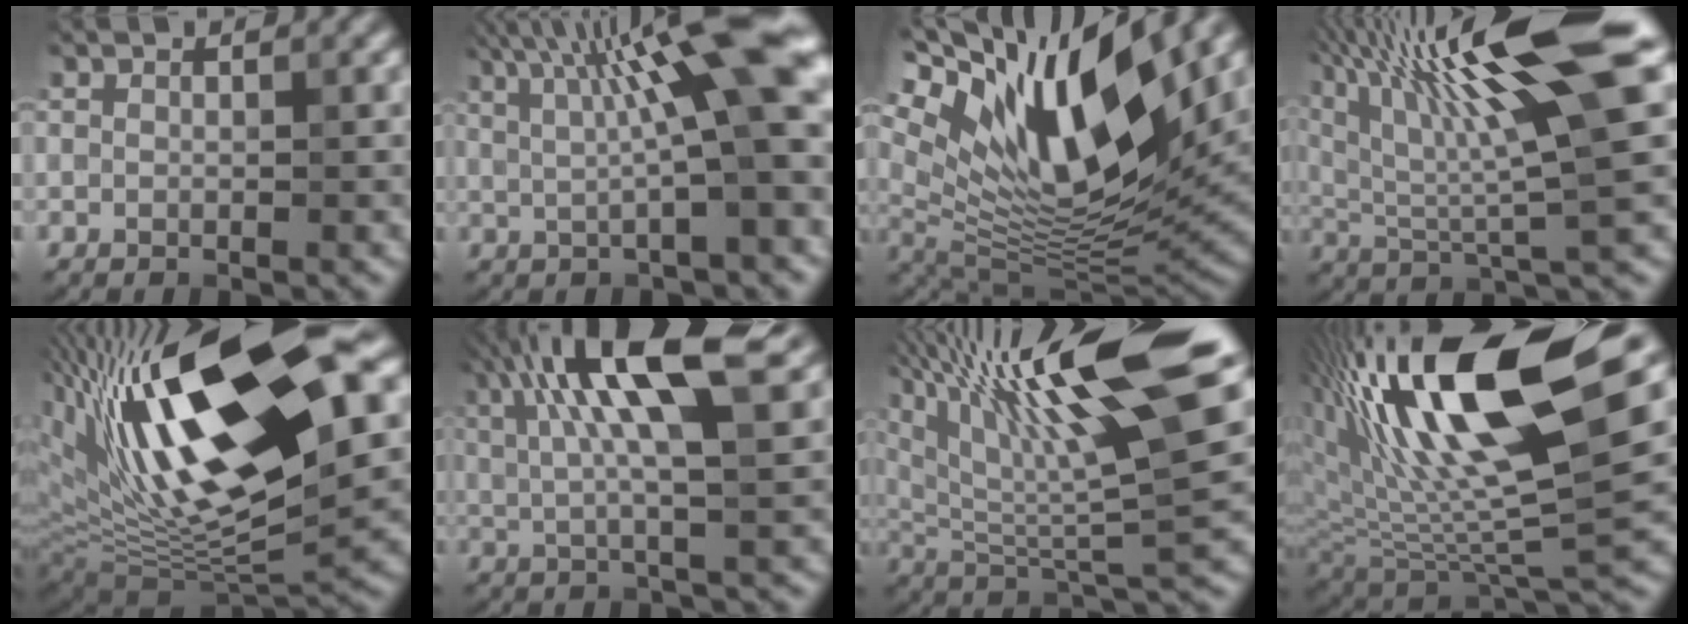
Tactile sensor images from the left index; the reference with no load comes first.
{"total": 12.5, "force": [3.7, 2.2, 11.8], "torque": [-0.160, 0.014, 0.056]}
{"total": 14.6, "force": [7.2, 5.3, 11.6], "torque": [-0.212, 0.011, 0.126]}
{"total": 14.6, "force": [6.4, 2.5, 12.9], "torque": [-0.224, 0.019, 0.108]}
{"total": 18.0, "force": [5.9, 5.9, 15.9], "torque": [-0.267, 0.005, 0.095]}
{"total": 11.8, "force": [4.4, 2.8, 10.6], "torque": [-0.189, 0.015, 0.072]}
{"total": 16.4, "force": [8.3, 3.0, 13.7], "torque": [-0.250, 0.023, 0.150]}
{"total": 17.5, "force": [7.2, 5.4, 15.0], "torque": [-0.283, 0.021, 0.120]}